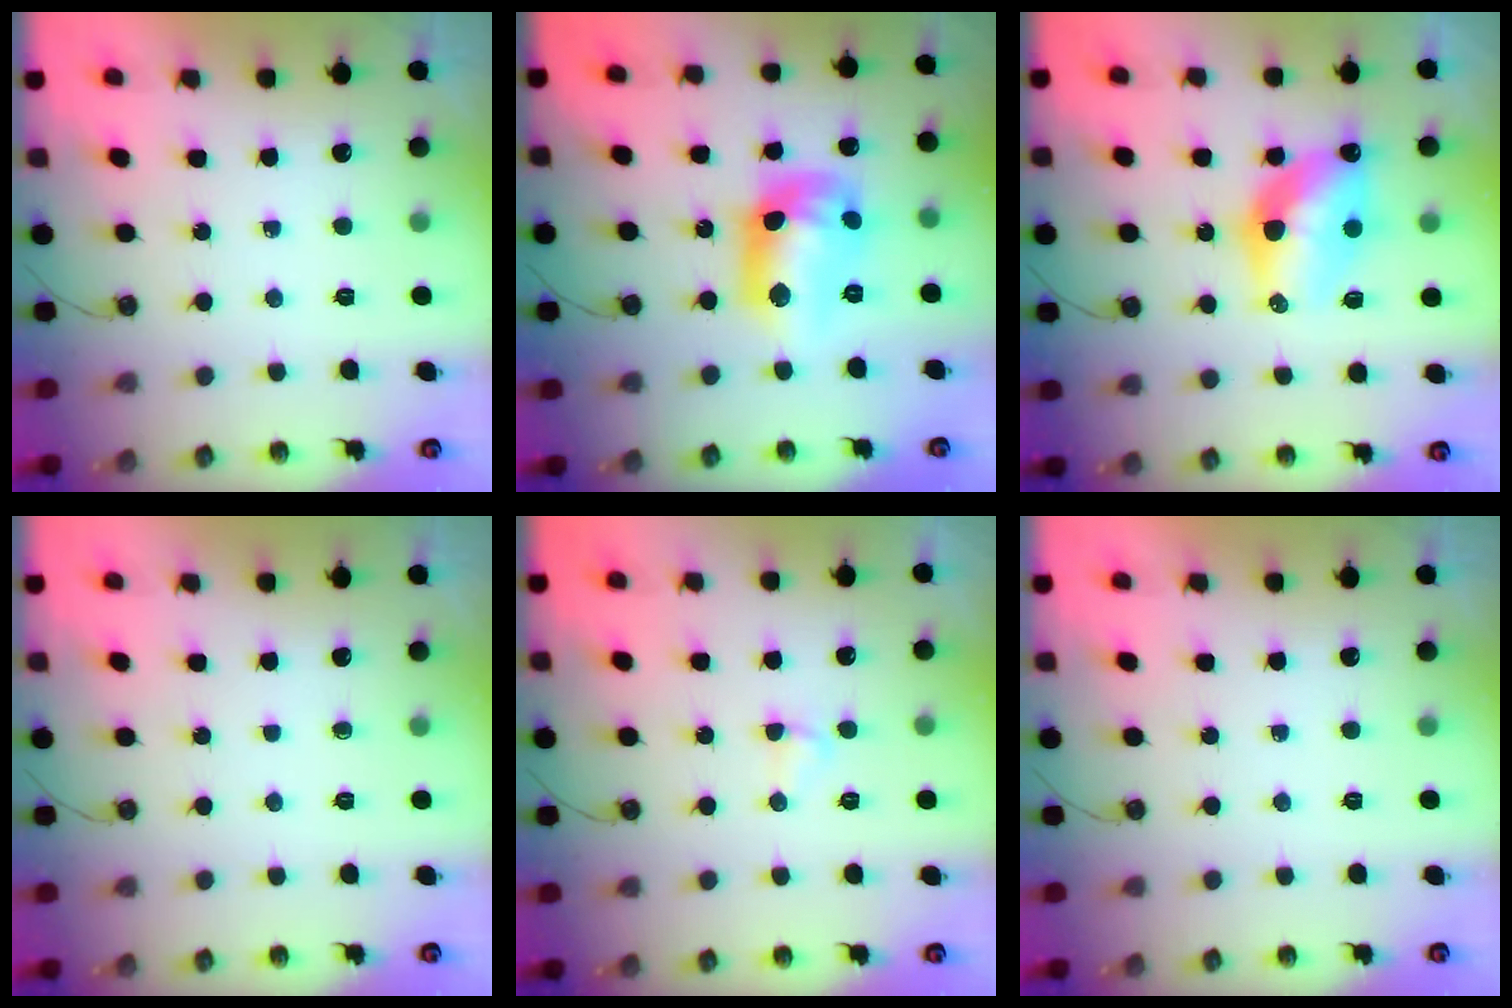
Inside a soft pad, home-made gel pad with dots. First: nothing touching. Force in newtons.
{"total": 14.1, "press": 14.1, "slide": 1.3}
{"total": 11.5, "press": 11.5, "slide": 0.7}
{"total": 0.0}
{"total": 4.2, "press": 2.3, "slide": 3.5}
{"total": 0.0}